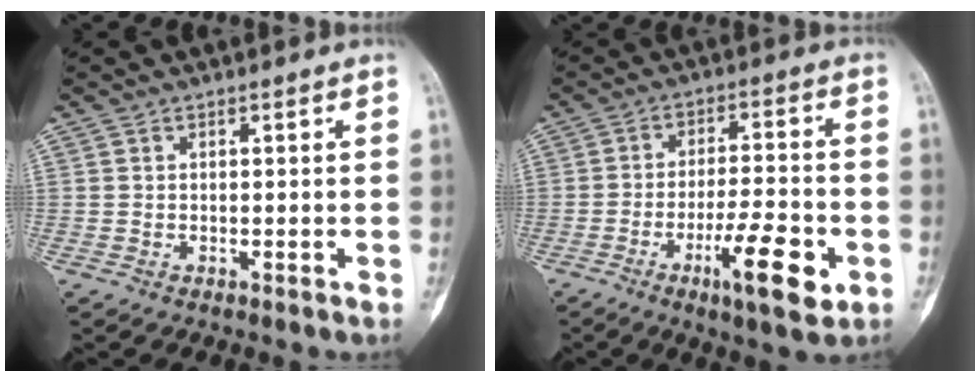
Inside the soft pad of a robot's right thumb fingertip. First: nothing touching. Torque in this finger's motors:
{"motor_torque": [-0.30, 0.26, 0.24, 0.32, 0.03]}